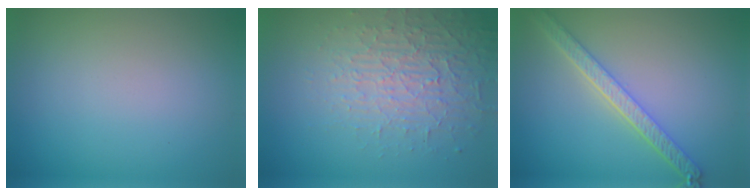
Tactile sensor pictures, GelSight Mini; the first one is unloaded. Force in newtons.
{"total": 3.7, "press": 3.4, "slide": 1.3}
{"total": 4.1, "press": 3.3, "slide": 2.4}